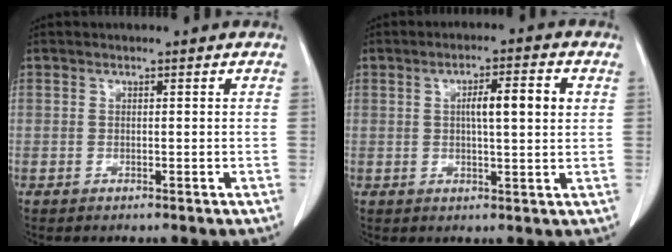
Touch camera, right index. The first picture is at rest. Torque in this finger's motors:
{"motor_torque": [0.36, 0.23, 0.23, 0.08]}